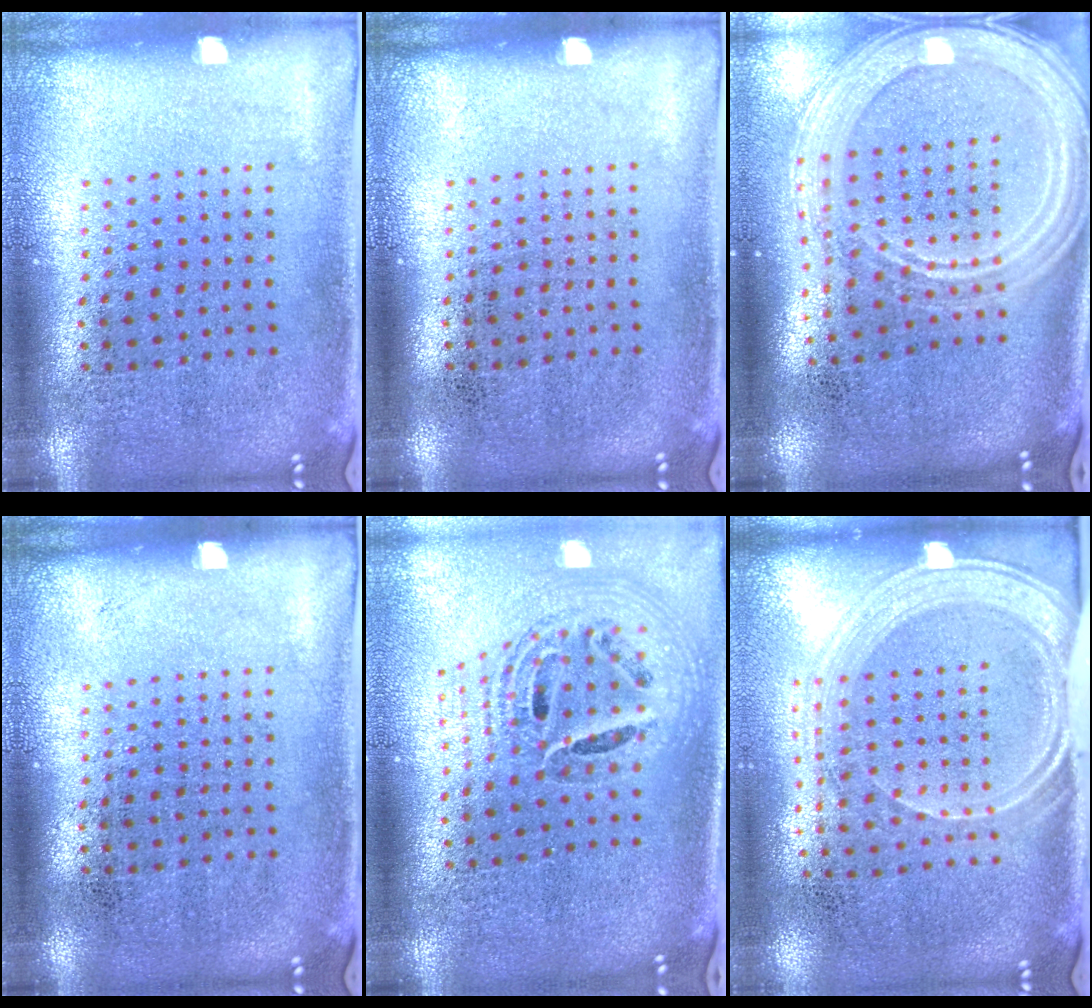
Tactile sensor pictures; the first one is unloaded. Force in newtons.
{"total": 0.0}
{"total": 2.7, "press": 2.3, "slide": 1.5}
{"total": 0.0}
{"total": 1.8, "press": 1.5, "slide": 1.1}
{"total": 1.9, "press": 1.6, "slide": 1.0}